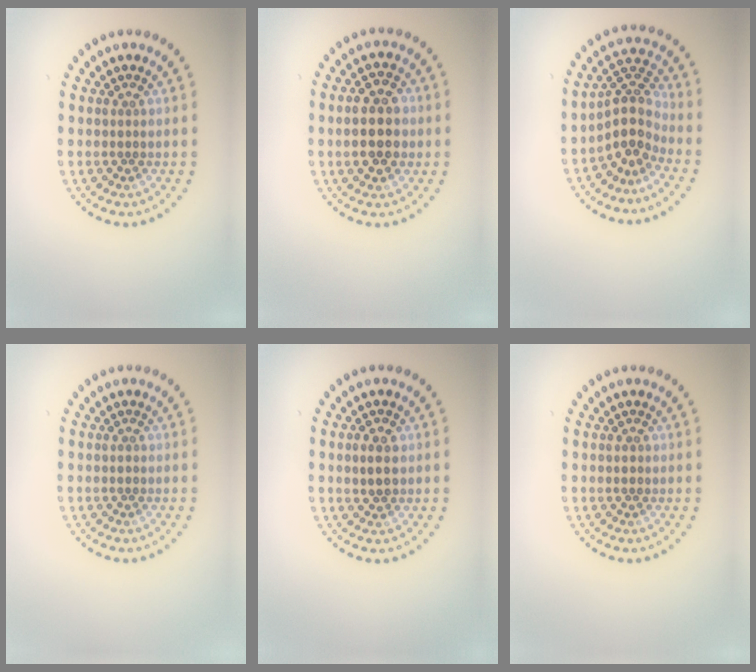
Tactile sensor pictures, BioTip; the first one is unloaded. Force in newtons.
{"total": 4.3, "press": 4.3, "slide": 0.3}
{"total": 3.8, "press": 2.8, "slide": 2.5}
{"total": 0.6, "press": 0.6, "slide": 0.1}
{"total": 2.3, "press": 2.3, "slide": 0.3}
{"total": 0.9, "press": 0.9, "slide": 0.1}